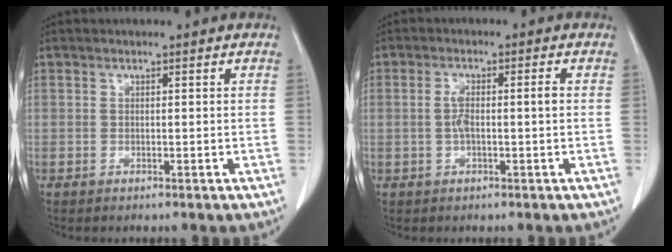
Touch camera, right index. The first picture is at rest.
{"total": 2.9, "force": [-0.1, 0.1, 2.9], "torque": [-0.058, 0.004, 0.000]}